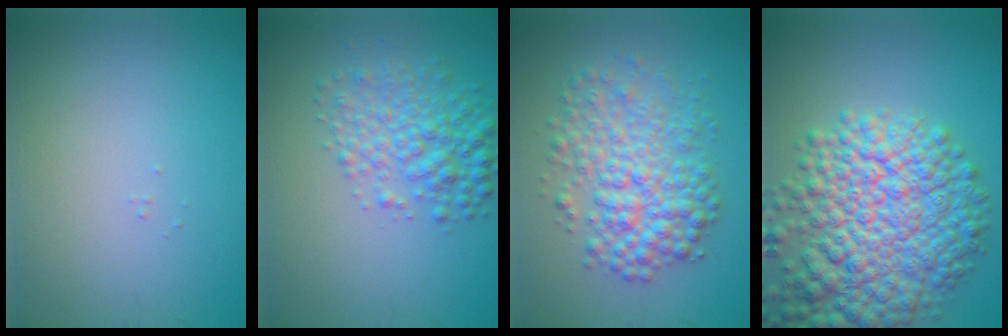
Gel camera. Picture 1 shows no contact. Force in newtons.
{"total": 4.2, "press": 4.2, "slide": 0.1}
{"total": 6.0, "press": 6.0, "slide": 0.1}
{"total": 11.5, "press": 11.5, "slide": 0.4}